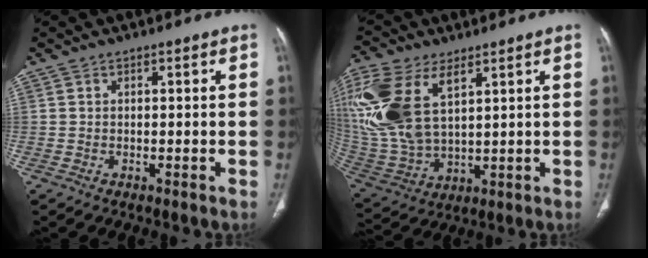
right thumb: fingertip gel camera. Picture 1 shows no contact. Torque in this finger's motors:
{"motor_torque": [0.74, 4.27, 1.39, 1.38, 0.26]}